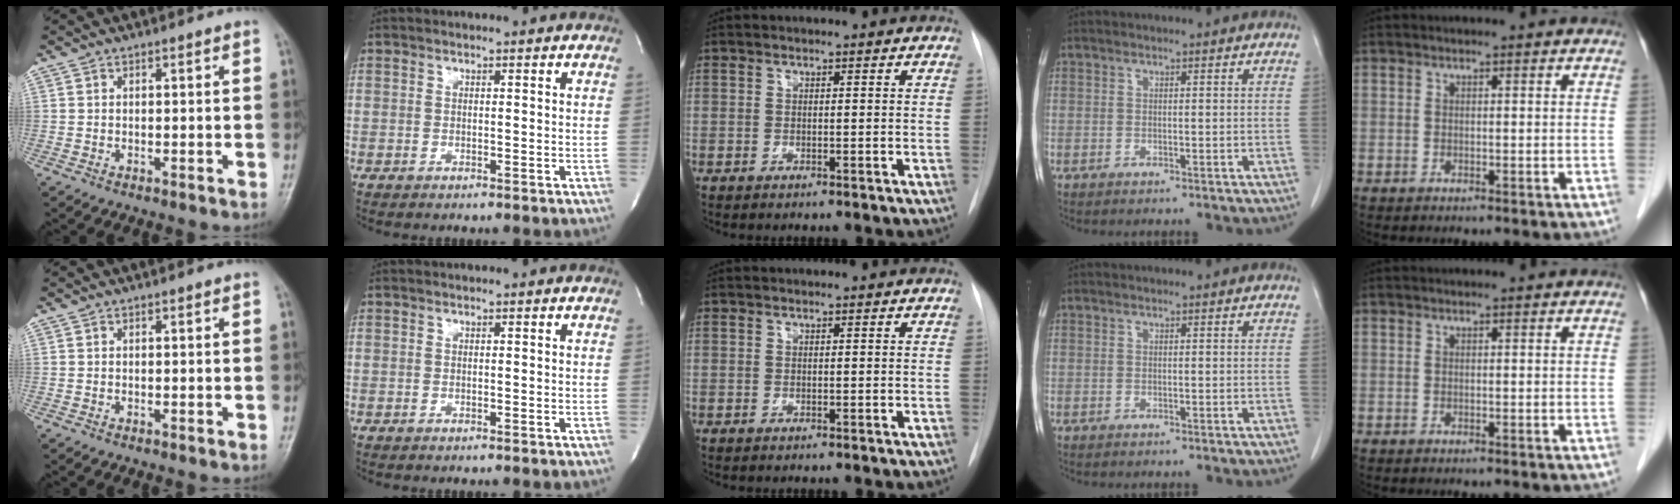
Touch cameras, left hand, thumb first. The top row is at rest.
{}